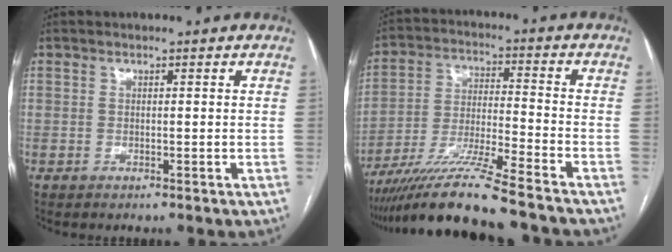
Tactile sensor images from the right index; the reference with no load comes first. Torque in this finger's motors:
{"motor_torque": [1.07, -1.07, 0.64, 0.15]}